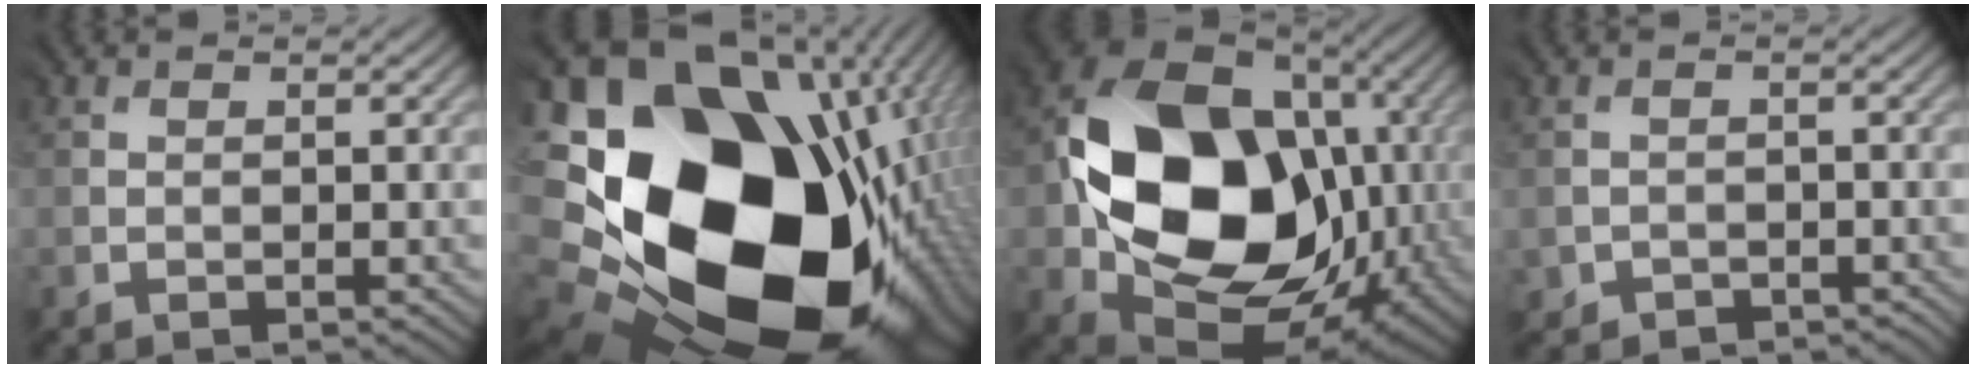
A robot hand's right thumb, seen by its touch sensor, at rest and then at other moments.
{"total": 24.5, "force": [-0.9, 18.7, 15.8], "torque": [-0.266, -0.100, -0.014]}
{"total": 20.2, "force": [0.2, 15.5, 13.0], "torque": [-0.267, -0.041, 0.022]}
{"total": 1.7, "force": [-1.3, 1.0, -0.2], "torque": [0.006, -0.006, -0.020]}